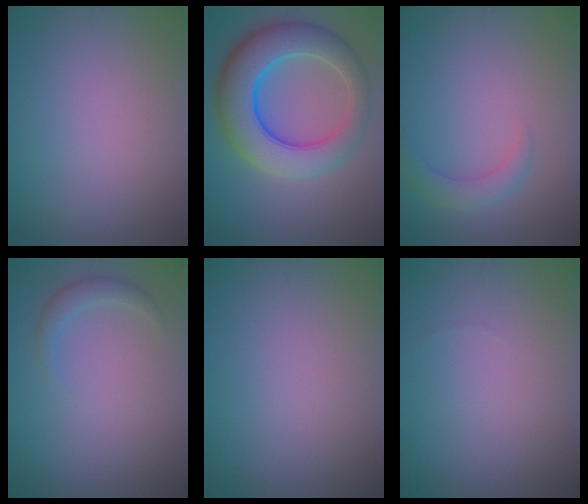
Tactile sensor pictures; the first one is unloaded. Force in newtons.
{"total": 9.4, "press": 9.4, "slide": 0.2}
{"total": 2.0, "press": 2.0, "slide": 0.1}
{"total": 1.5, "press": 1.5, "slide": 0.1}
{"total": 0.0}
{"total": 0.0}